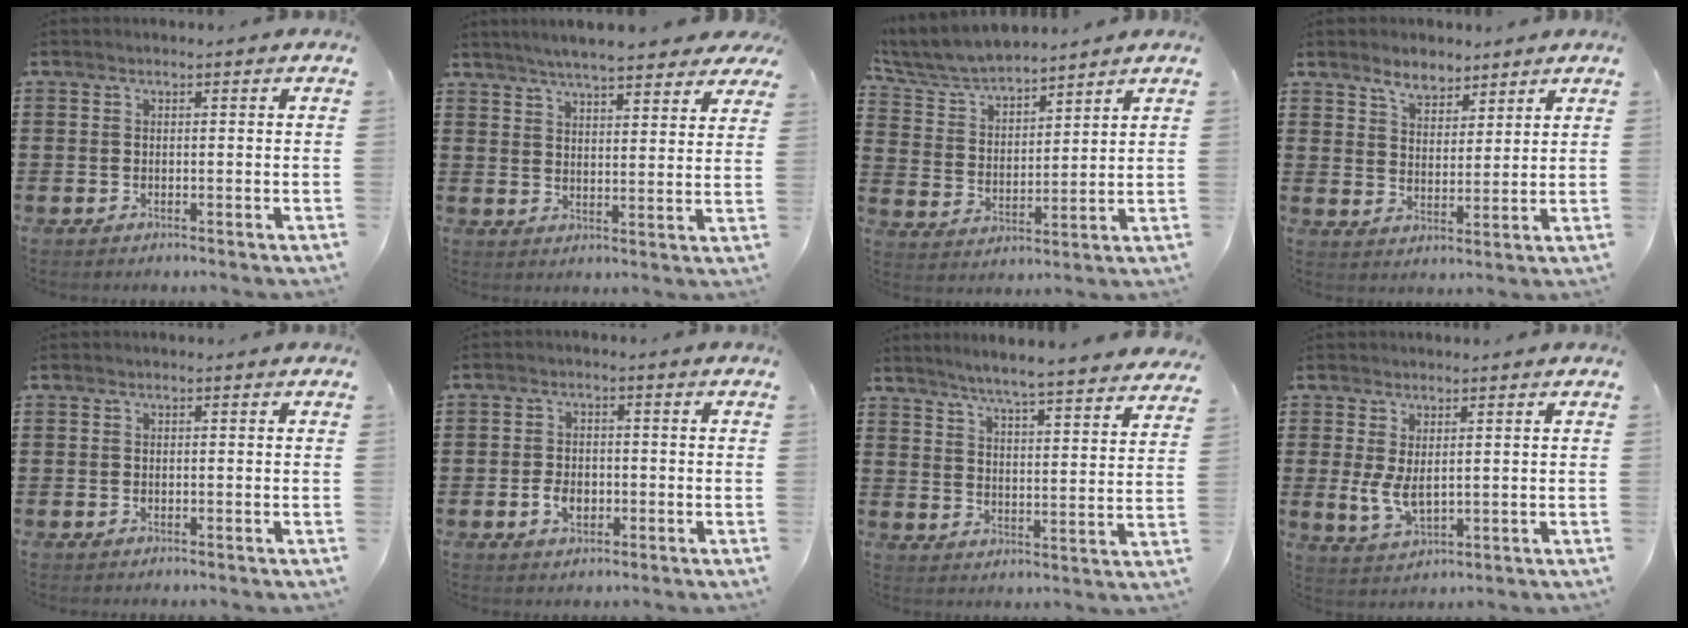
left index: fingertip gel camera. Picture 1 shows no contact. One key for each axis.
{"total": 5.8, "fx": 5.4, "fy": 0.3, "fz": 2.0, "tx": -0.059, "ty": -0.017, "tz": 0.096}
{"total": 6.2, "fx": 5.9, "fy": 1.2, "fz": 1.6, "tx": -0.060, "ty": -0.029, "tz": 0.103}
{"total": 4.7, "fx": 4.0, "fy": 2.2, "fz": 1.0, "tx": -0.028, "ty": -0.002, "tz": 0.074}
{"total": 0.0}
{"total": 3.4, "fx": -1.0, "fy": 2.3, "fz": 2.3, "tx": -0.051, "ty": -0.001, "tz": -0.020}
{"total": 4.7, "fx": 4.4, "fy": -1.0, "fz": 1.2, "tx": -0.047, "ty": -0.040, "tz": 0.070}
{"total": 4.8, "fx": 0.8, "fy": 2.5, "fz": 4.0, "tx": -0.093, "ty": -0.002, "tz": 0.013}